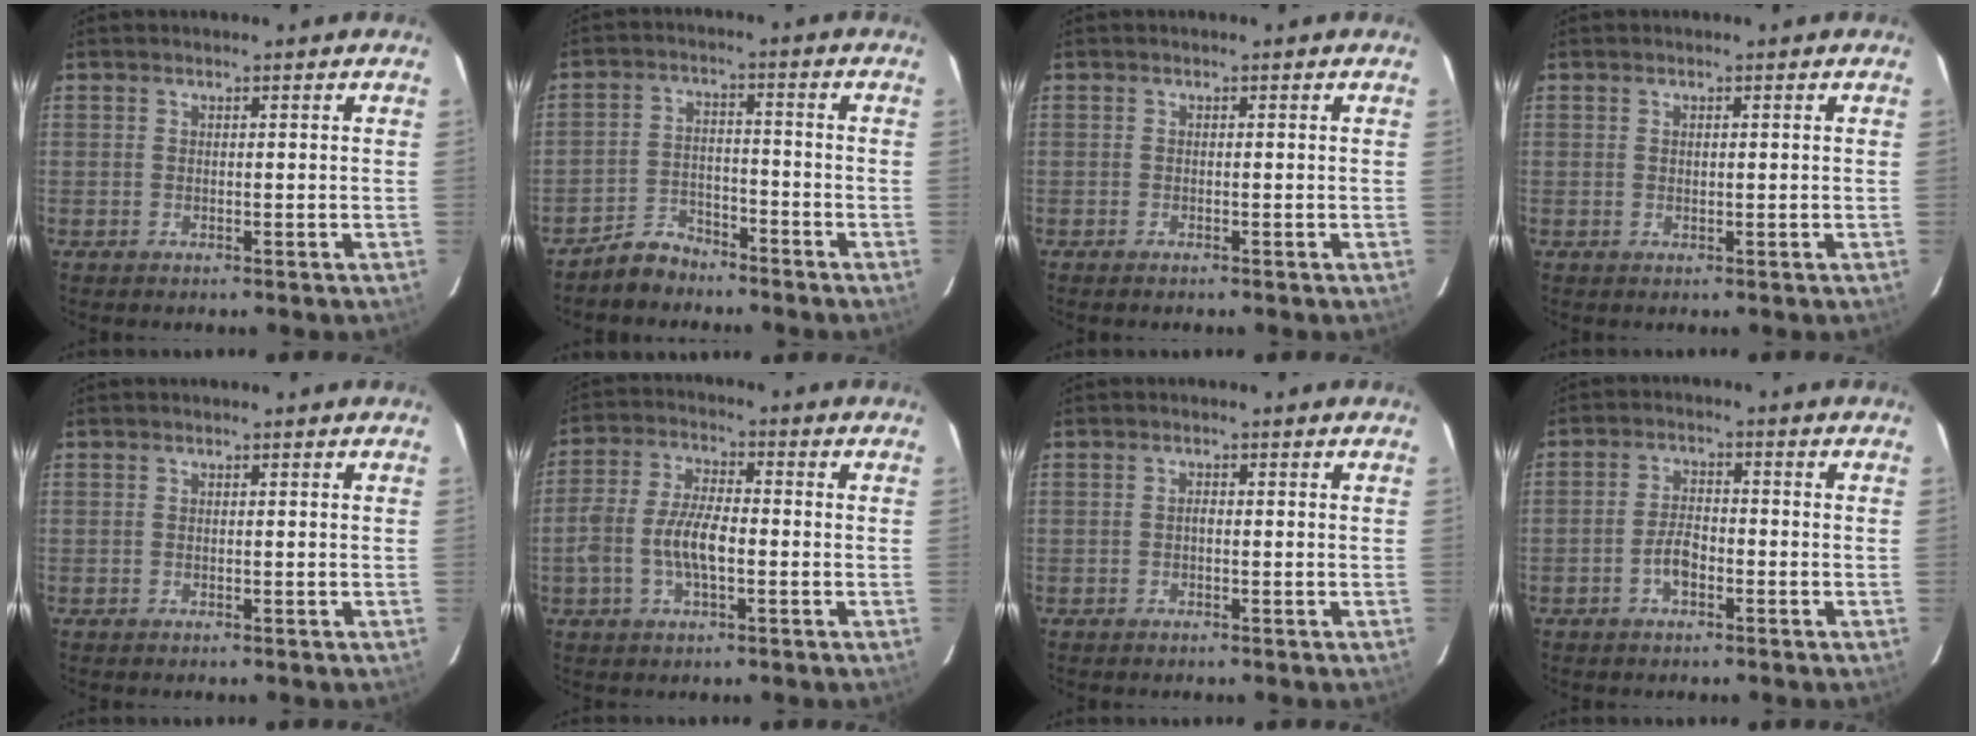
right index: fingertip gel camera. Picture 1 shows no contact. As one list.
[{"total": 5.9, "force": [-5.1, 2.8, 0.9], "torque": [-0.031, 0.018, -0.085]}, {"total": 0.6, "force": [-0.5, 0.1, 0.2], "torque": [-0.003, -0.001, -0.010]}, {"total": 0.7, "force": [0.2, 0.4, 0.5], "torque": [-0.009, 0.003, 0.004]}, {"total": 0.0}, {"total": 8.1, "force": [-2.0, 3.4, 7.1], "torque": [-0.146, 0.007, -0.038]}, {"total": 0.6, "force": [-0.3, 0.4, 0.5], "torque": [-0.008, 0.005, -0.006]}, {"total": 4.1, "force": [-2.0, 1.9, 3.0], "torque": [-0.067, 0.007, -0.037]}]